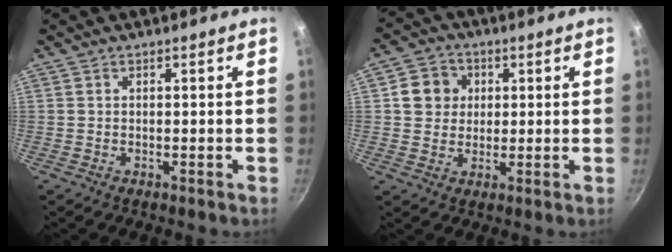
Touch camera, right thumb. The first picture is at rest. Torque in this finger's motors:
{"motor_torque": [0.16, 1.72, 0.64, -0.43, 0.00]}